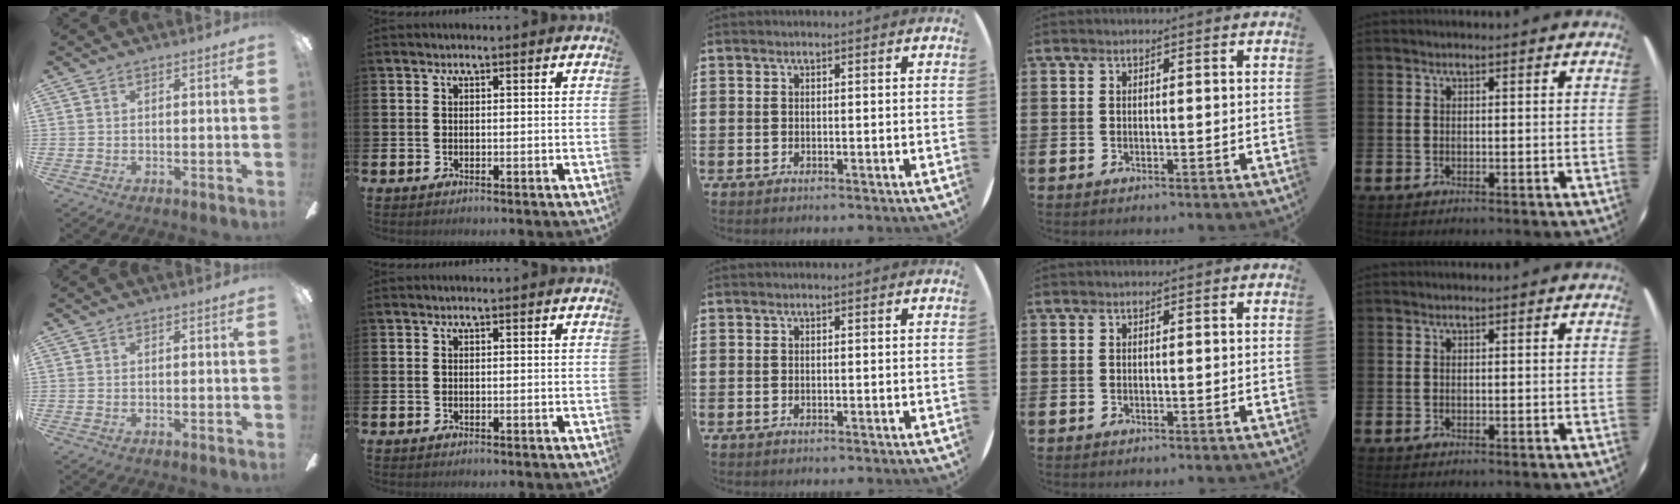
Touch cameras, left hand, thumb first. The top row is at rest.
{}